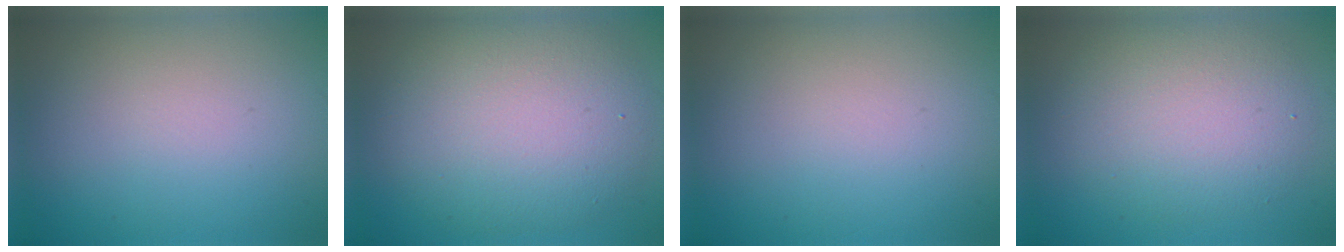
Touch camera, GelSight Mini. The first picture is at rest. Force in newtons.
{"total": 8.6, "press": 8.6, "slide": 0.6}
{"total": 0.0}
{"total": 5.3, "press": 5.3, "slide": 0.6}